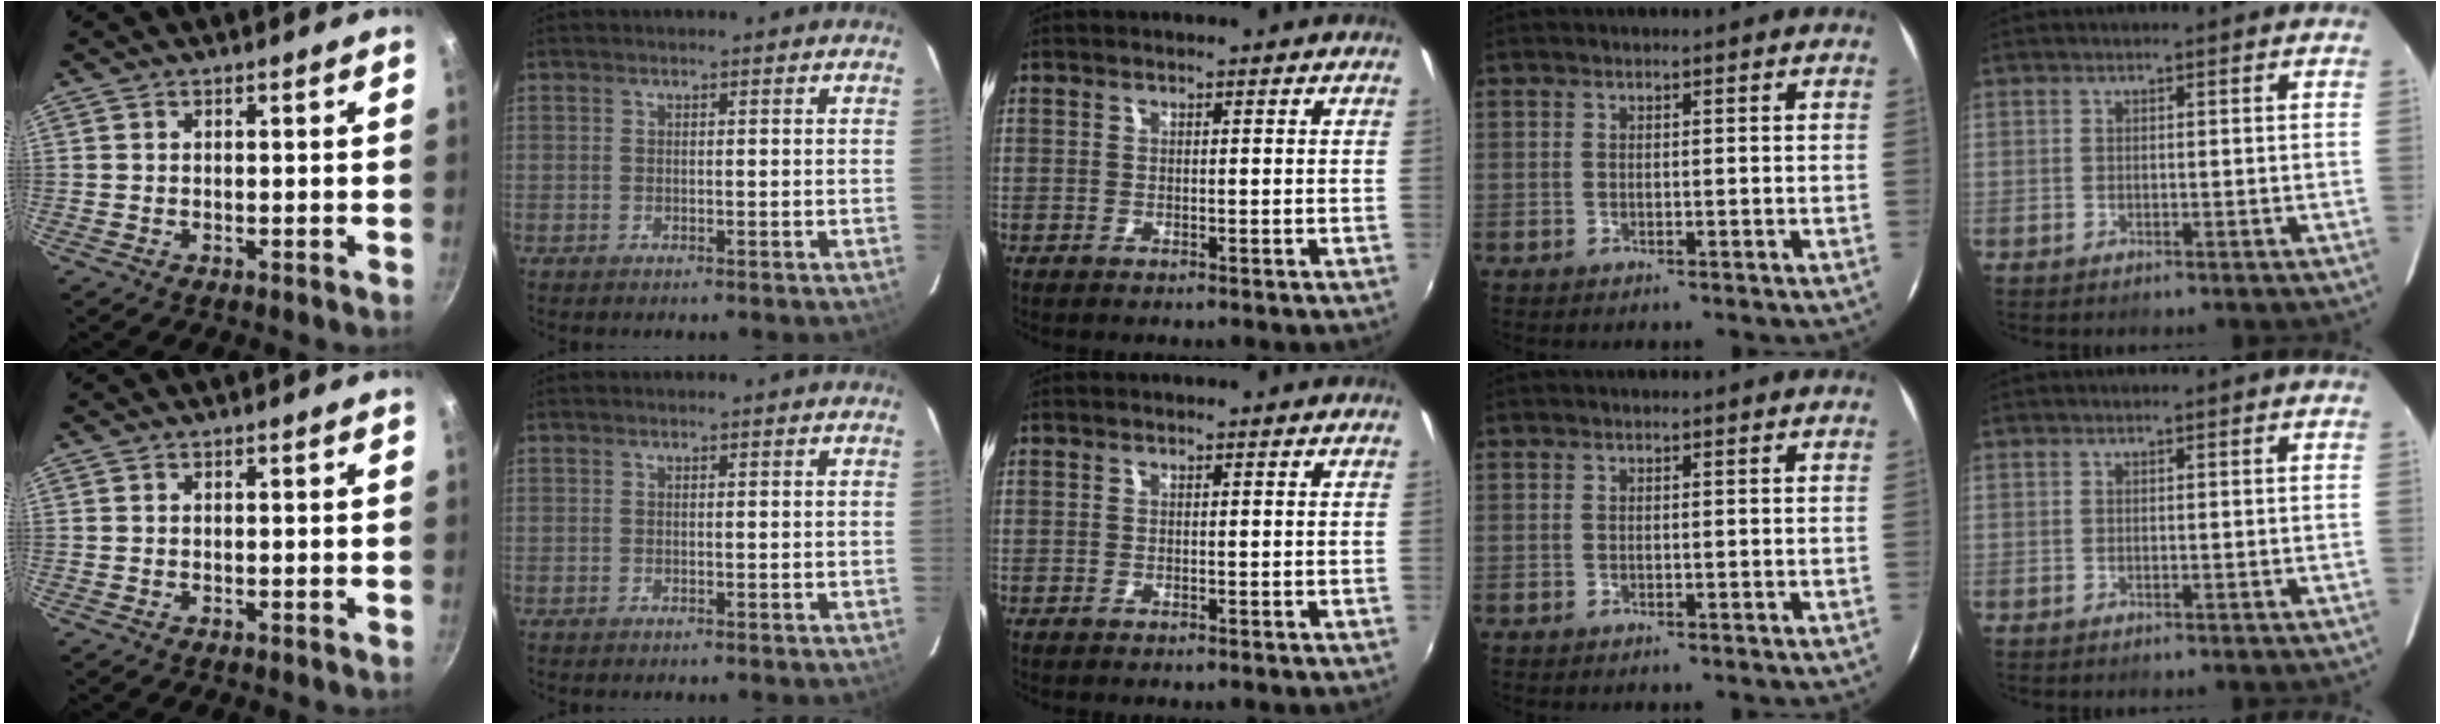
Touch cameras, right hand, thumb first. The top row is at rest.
{}